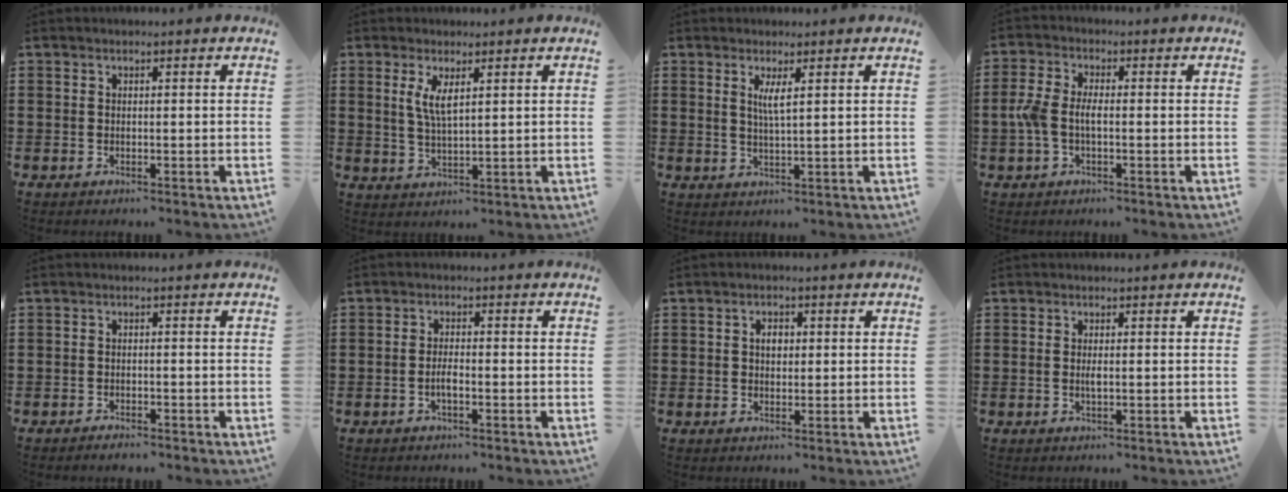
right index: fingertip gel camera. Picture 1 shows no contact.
{"total": 4.0, "force": [1.6, 1.1, 3.5], "torque": [-0.074, 0.002, 0.028]}
{"total": 2.7, "force": [1.0, 0.2, 2.5], "torque": [-0.052, -0.002, 0.015]}
{"total": 4.2, "force": [-0.7, 2.0, 3.6], "torque": [-0.094, -0.003, -0.022]}
{"total": 1.1, "force": [-1.1, 0.1, 0.2], "torque": [-0.007, 0.000, -0.021]}
{"total": 2.2, "force": [-0.8, 0.6, 1.9], "torque": [-0.042, 0.001, -0.018]}
{"total": 2.2, "force": [0.3, 1.4, 1.7], "torque": [-0.035, 0.010, 0.004]}
{"total": 1.1, "force": [-0.1, 0.2, 1.1], "torque": [-0.020, 0.000, -0.002]}